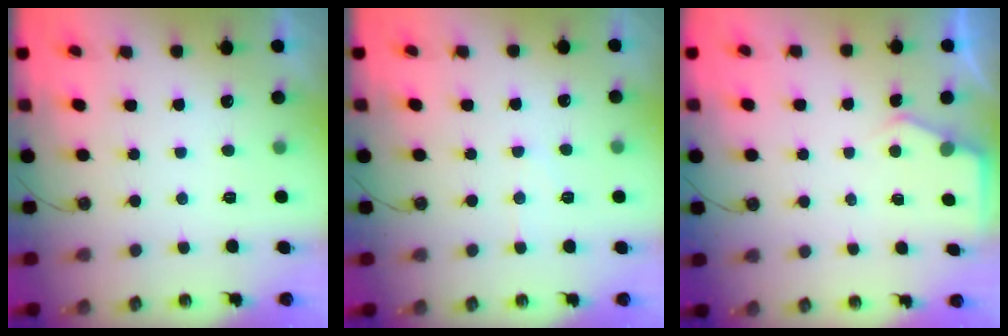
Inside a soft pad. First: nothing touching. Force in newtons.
{"total": 4.5, "press": 4.5, "slide": 0.6}
{"total": 4.0, "press": 4.0, "slide": 0.4}